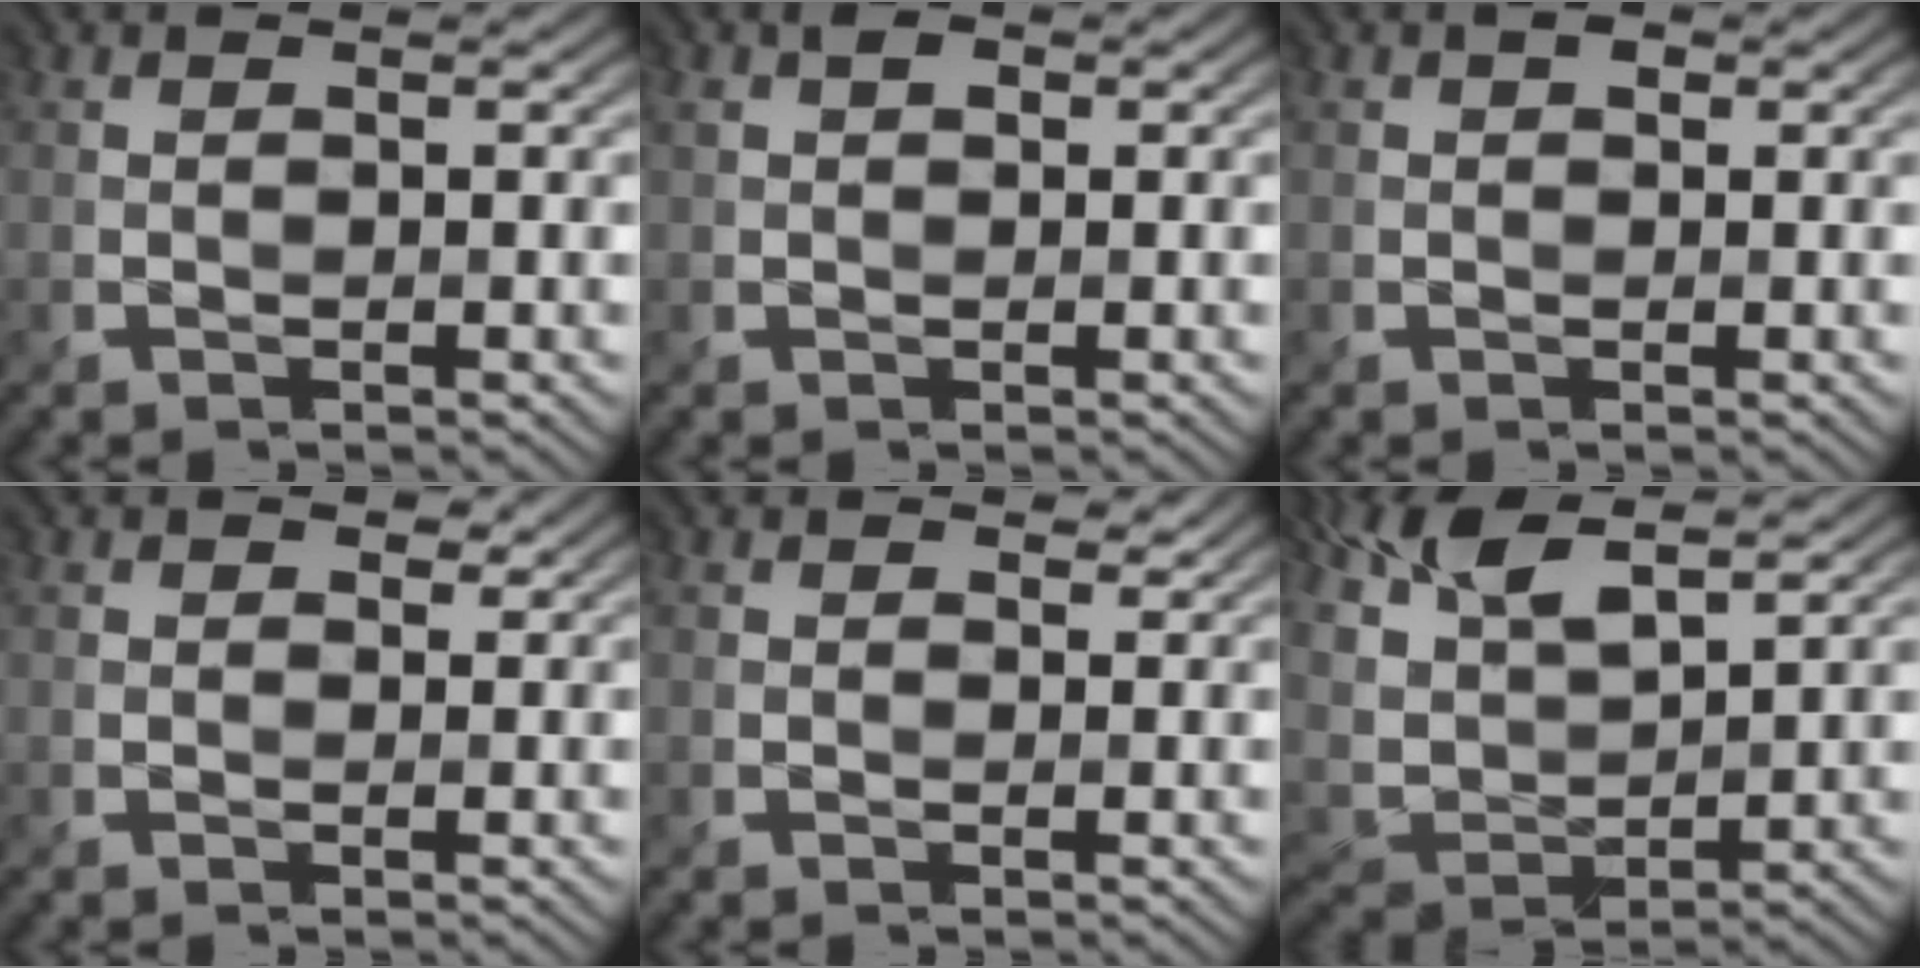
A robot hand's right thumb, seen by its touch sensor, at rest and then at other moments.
{"total": 2.0, "force": [0.7, 1.3, 1.3], "torque": [-0.024, 0.004, 0.008]}
{"total": 1.2, "force": [0.5, 0.8, 0.8], "torque": [-0.011, 0.001, 0.004]}
{"total": 2.2, "force": [1.2, 1.7, 0.9], "torque": [-0.019, -0.001, 0.016]}
{"total": 1.7, "force": [1.1, 1.2, 0.5], "torque": [-0.012, -0.001, 0.015]}
{"total": 12.1, "force": [8.0, 4.3, 8.0], "torque": [-0.205, 0.027, 0.150]}